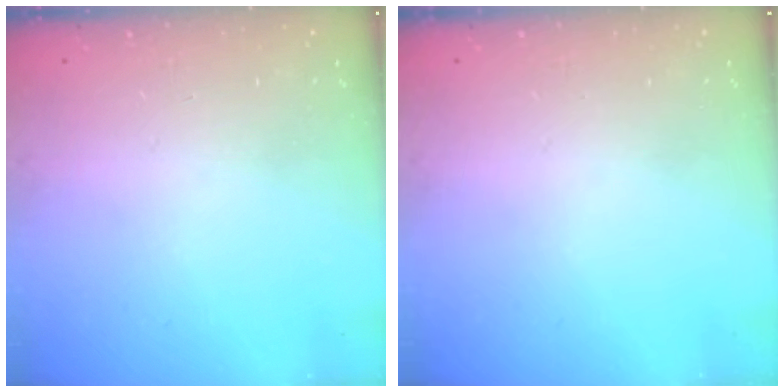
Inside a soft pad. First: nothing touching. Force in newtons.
{"total": 0.0}